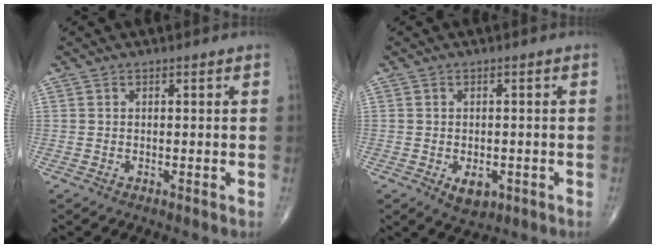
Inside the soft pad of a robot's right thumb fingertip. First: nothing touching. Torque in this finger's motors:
{"motor_torque": [2.14, 1.69, 0.20, -0.44, -0.01]}